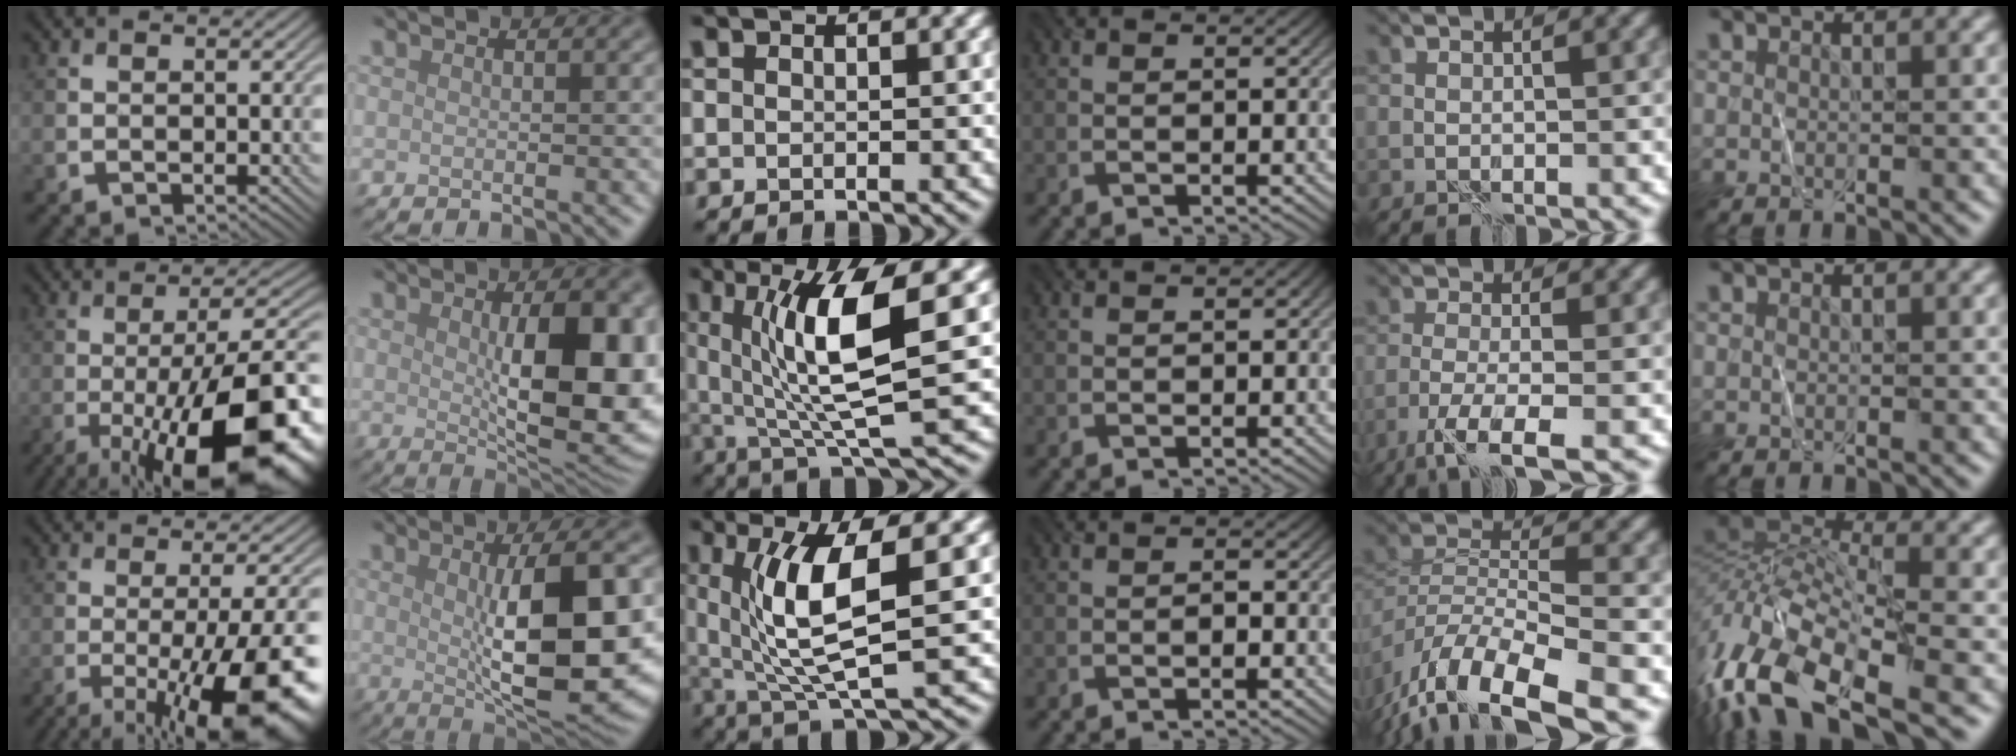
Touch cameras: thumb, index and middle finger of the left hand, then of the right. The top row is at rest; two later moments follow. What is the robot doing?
{"motion": "wrap", "object": "ribbon"}